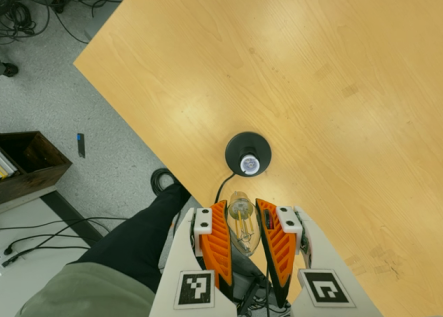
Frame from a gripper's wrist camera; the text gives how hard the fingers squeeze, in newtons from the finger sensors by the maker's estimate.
{"total": 22.1, "left": 24.7, "right": 19.4}